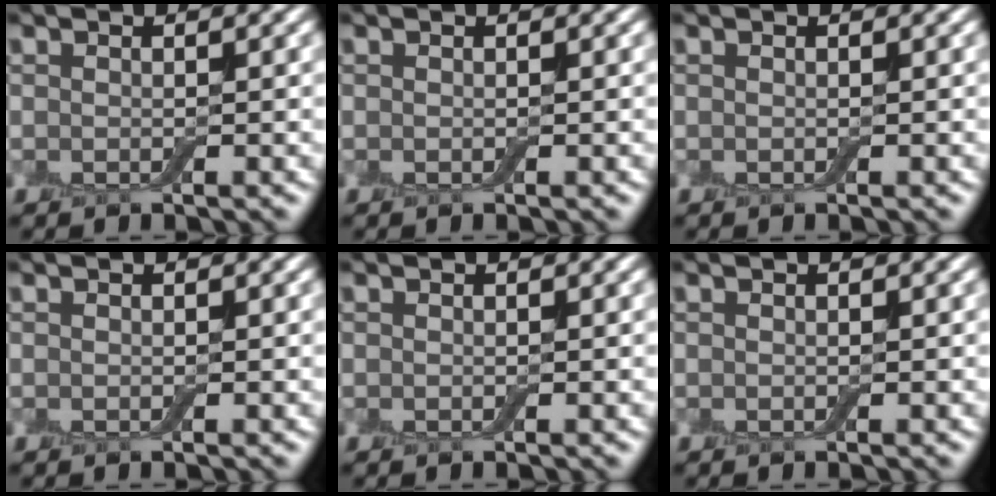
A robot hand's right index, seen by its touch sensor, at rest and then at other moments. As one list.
[{"total": 0.0}, {"total": 0.0}, {"total": 0.0}, {"total": 0.0}, {"total": 0.0}]